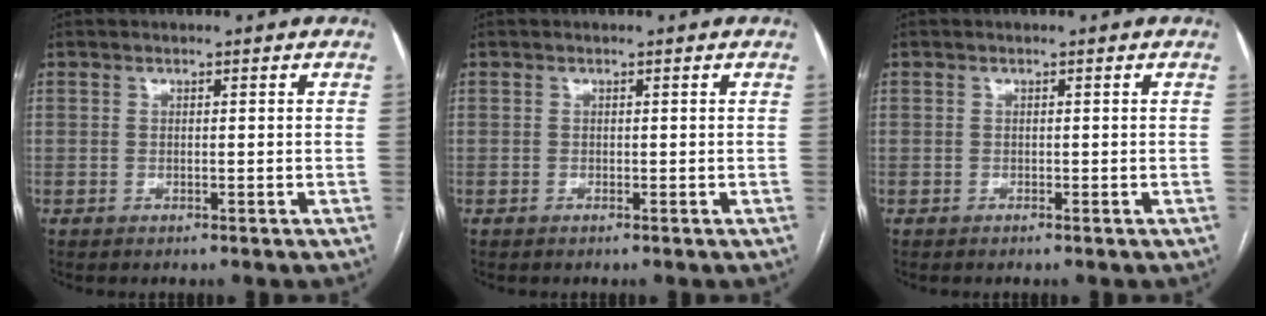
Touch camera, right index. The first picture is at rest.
{"total": 0.0}
{"total": 0.0}